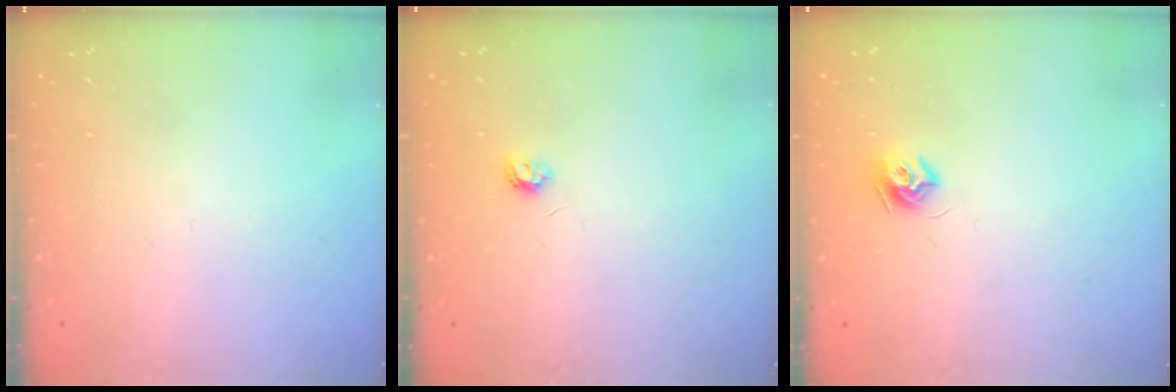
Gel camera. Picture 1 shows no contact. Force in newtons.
{"total": 3.7, "press": 3.7, "slide": 0.4}
{"total": 7.6, "press": 7.6, "slide": 0.2}